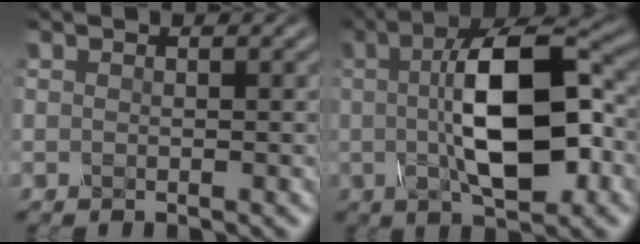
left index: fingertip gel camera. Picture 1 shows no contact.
{"total": 10.6, "force": [0.3, 3.7, 9.9], "torque": [-0.159, 0.016, 0.000]}